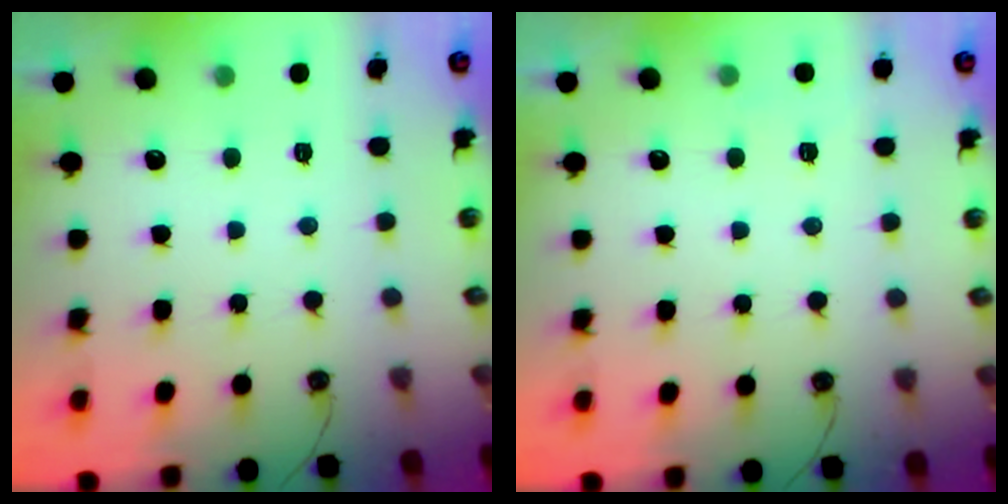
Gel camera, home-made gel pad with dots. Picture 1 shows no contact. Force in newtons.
{"total": 3.5, "press": 2.7, "slide": 2.3}